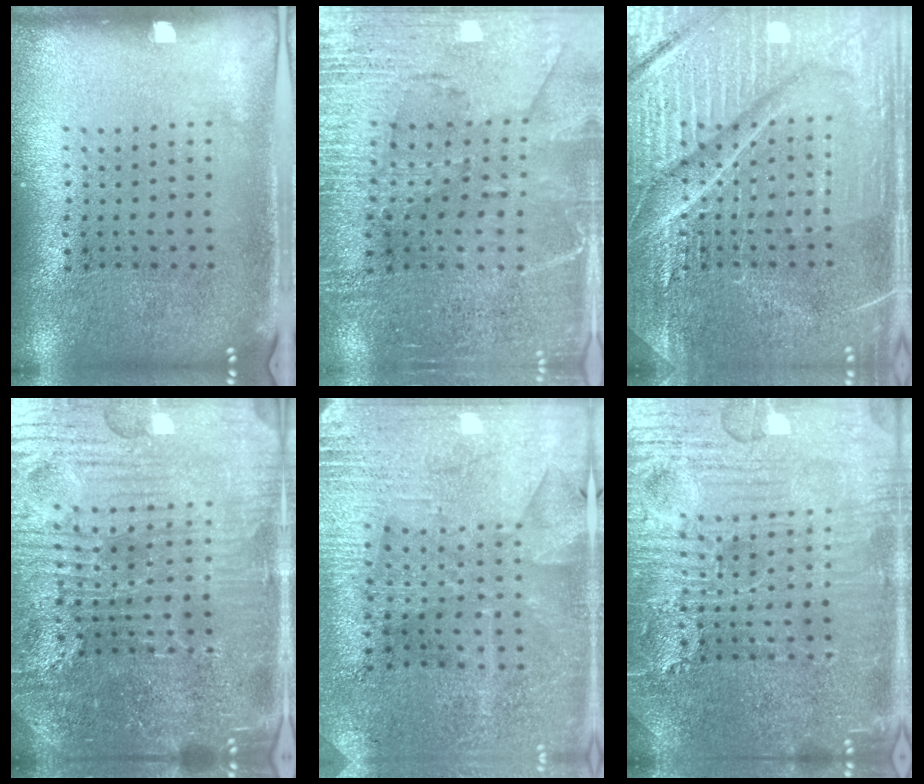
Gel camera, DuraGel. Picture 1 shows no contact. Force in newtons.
{"total": 3.1, "press": 2.9, "slide": 1.2}
{"total": 7.5, "press": 7.5, "slide": 1.0}
{"total": 5.8, "press": 5.4, "slide": 2.0}
{"total": 2.8, "press": 2.7, "slide": 0.7}
{"total": 7.6, "press": 7.5, "slide": 0.8}